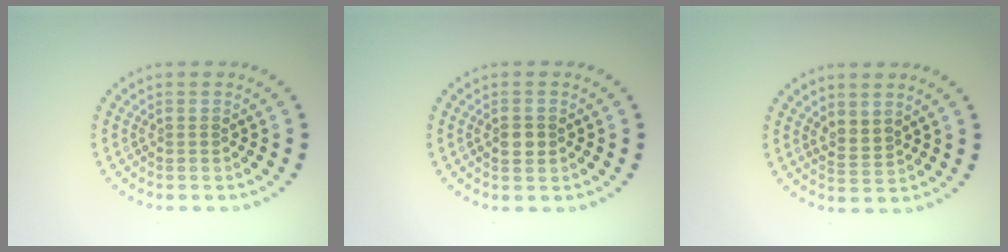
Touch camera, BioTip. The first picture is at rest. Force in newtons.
{"total": 1.6, "press": 1.6, "slide": 0.3}
{"total": 1.6, "press": 1.3, "slide": 1.0}